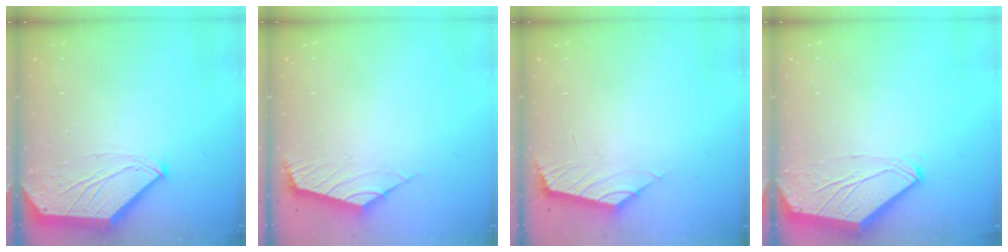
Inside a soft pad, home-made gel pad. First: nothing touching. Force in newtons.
{"total": 2.3, "press": 2.2, "slide": 0.4}
{"total": 1.1, "press": 1.0, "slide": 0.4}
{"total": 0.0}